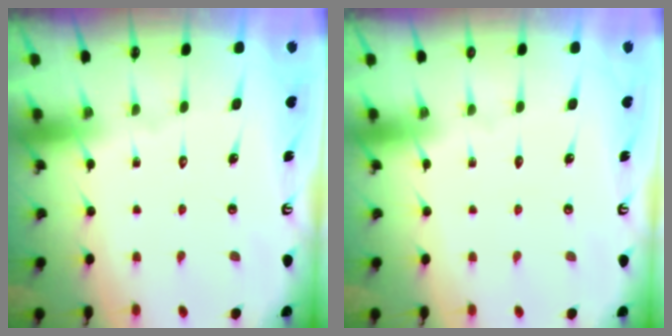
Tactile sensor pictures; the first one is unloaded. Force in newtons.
{"total": 0.0}